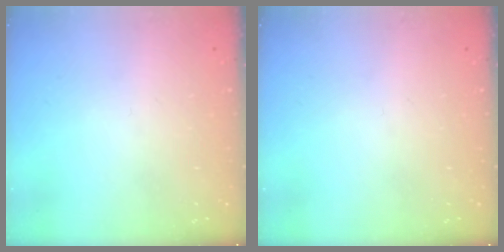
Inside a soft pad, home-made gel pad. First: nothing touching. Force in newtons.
{"total": 0.0}